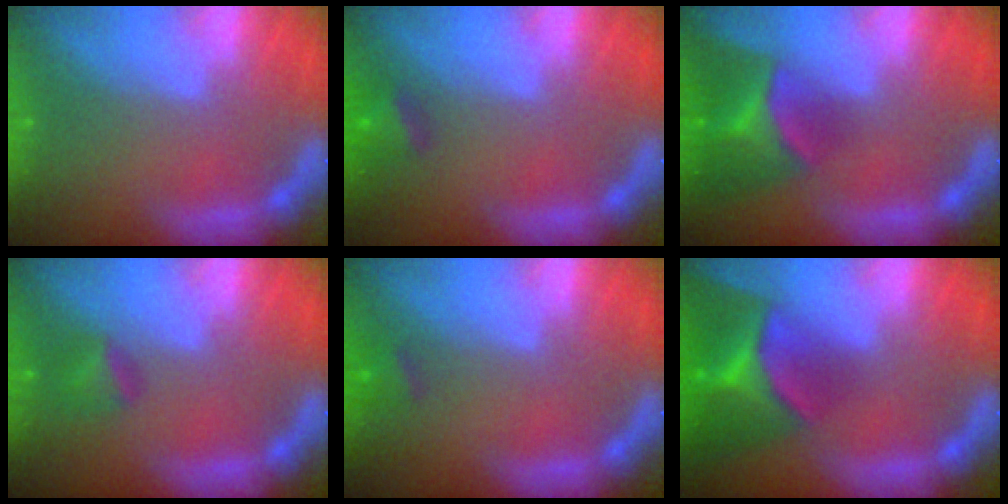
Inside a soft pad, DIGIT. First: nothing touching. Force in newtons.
{"total": 2.4}
{"total": 6.9}
{"total": 1.9}
{"total": 1.4}
{"total": 9.9}